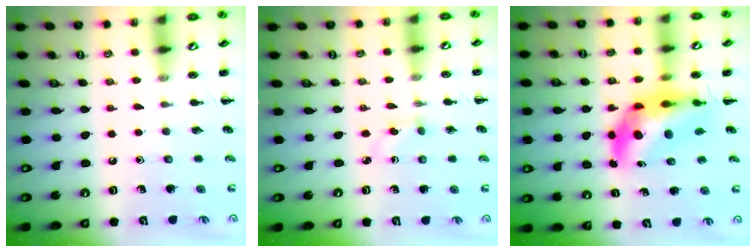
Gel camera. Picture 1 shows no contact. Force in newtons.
{"total": 2.8, "press": 2.5, "slide": 1.2}
{"total": 9.8, "press": 9.3, "slide": 3.2}